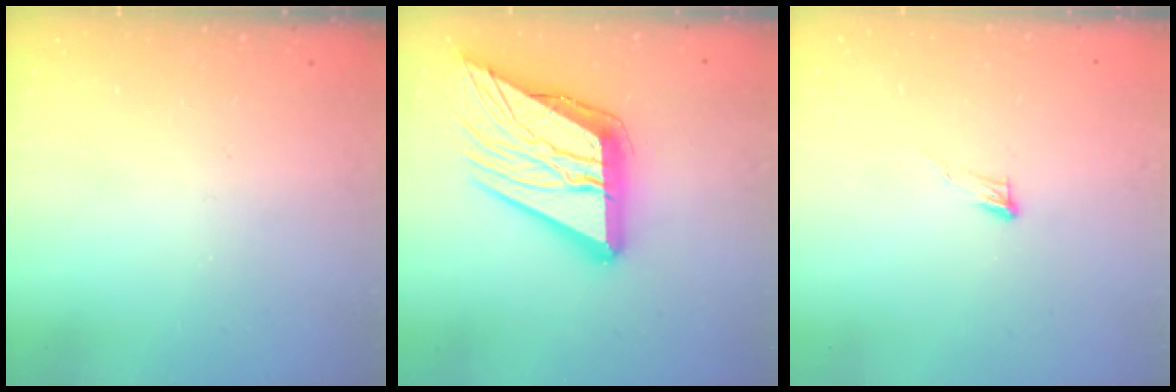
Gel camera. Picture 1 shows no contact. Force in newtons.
{"total": 24.2, "press": 24.1, "slide": 2.8}
{"total": 3.8, "press": 3.8, "slide": 0.3}